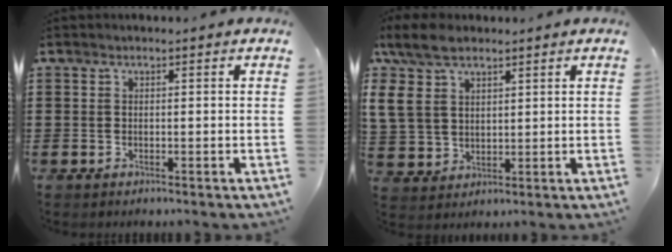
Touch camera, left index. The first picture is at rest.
{"total": 9.4, "force": [5.7, 5.6, 4.9], "torque": [-0.139, 0.002, 0.104]}